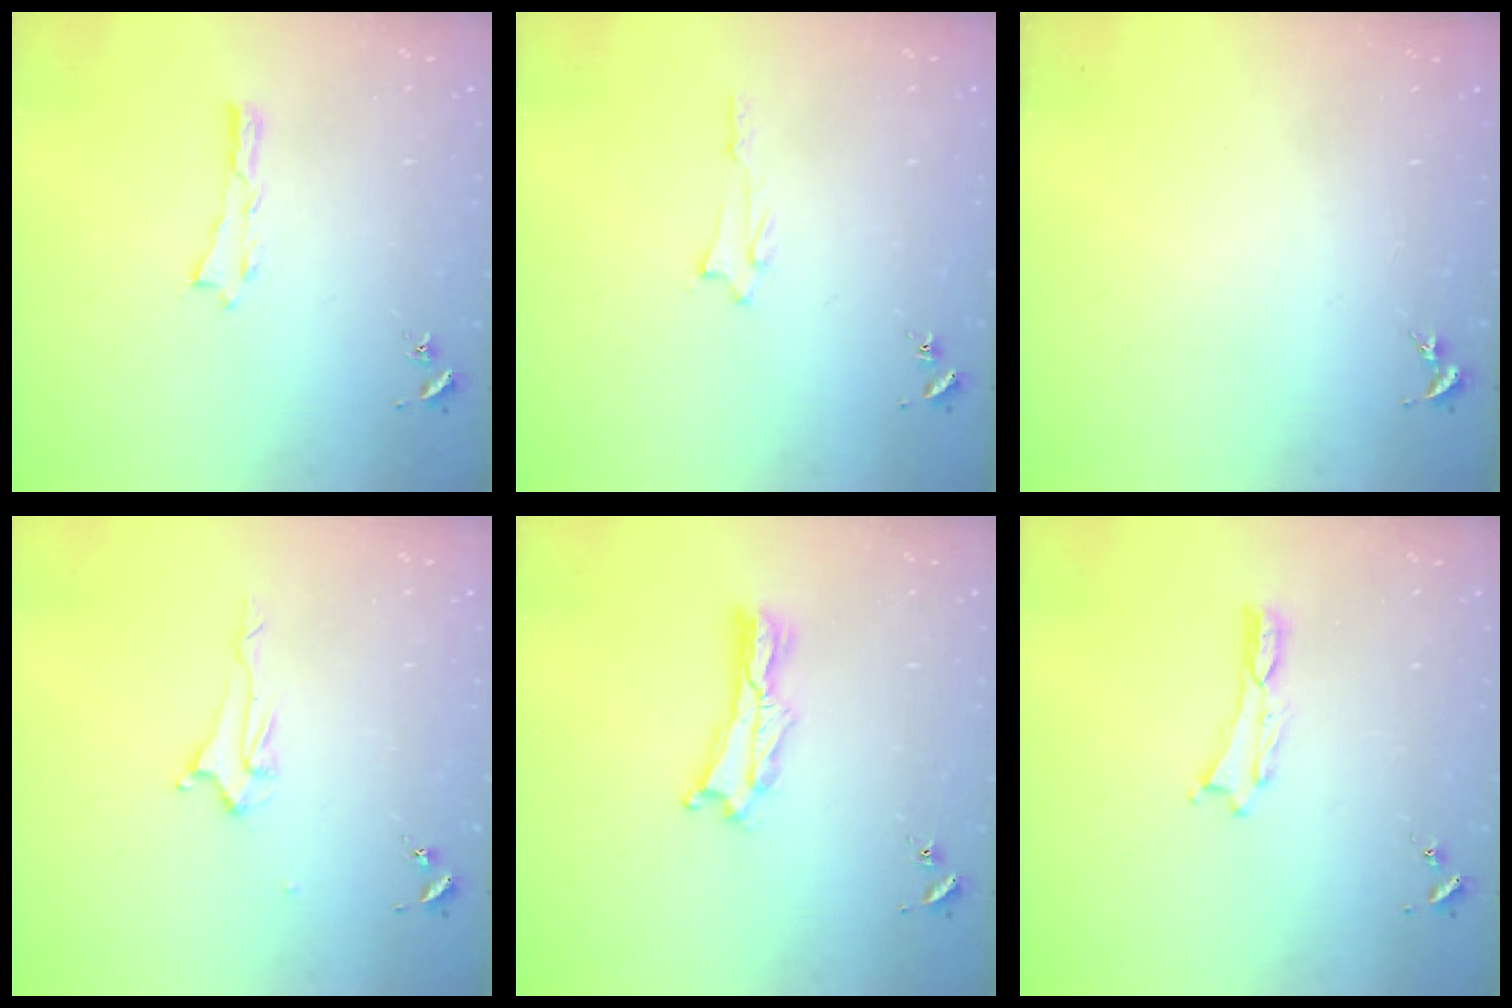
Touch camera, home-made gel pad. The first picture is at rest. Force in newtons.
{"total": 1.2, "press": 1.2, "slide": 0.1}
{"total": 0.0}
{"total": 2.2, "press": 2.2, "slide": 0.3}
{"total": 1.4, "press": 1.4, "slide": 0.3}
{"total": 0.0}